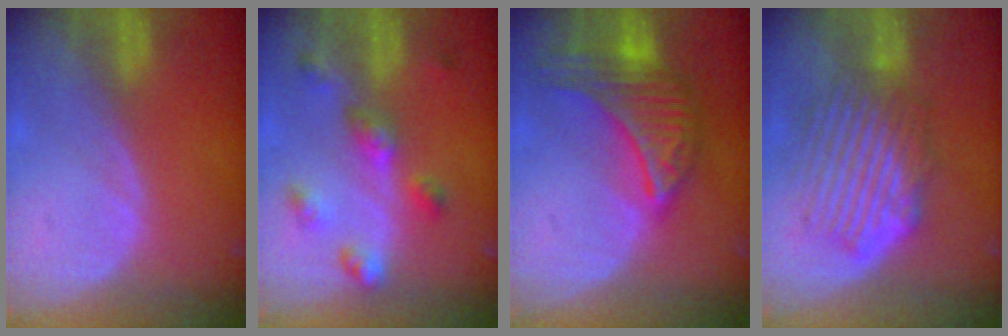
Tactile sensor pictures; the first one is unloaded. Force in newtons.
{"total": 6.3, "press": 5.7, "slide": 2.7}
{"total": 9.9, "press": 9.9, "slide": 0.6}
{"total": 9.6, "press": 8.5, "slide": 4.5}